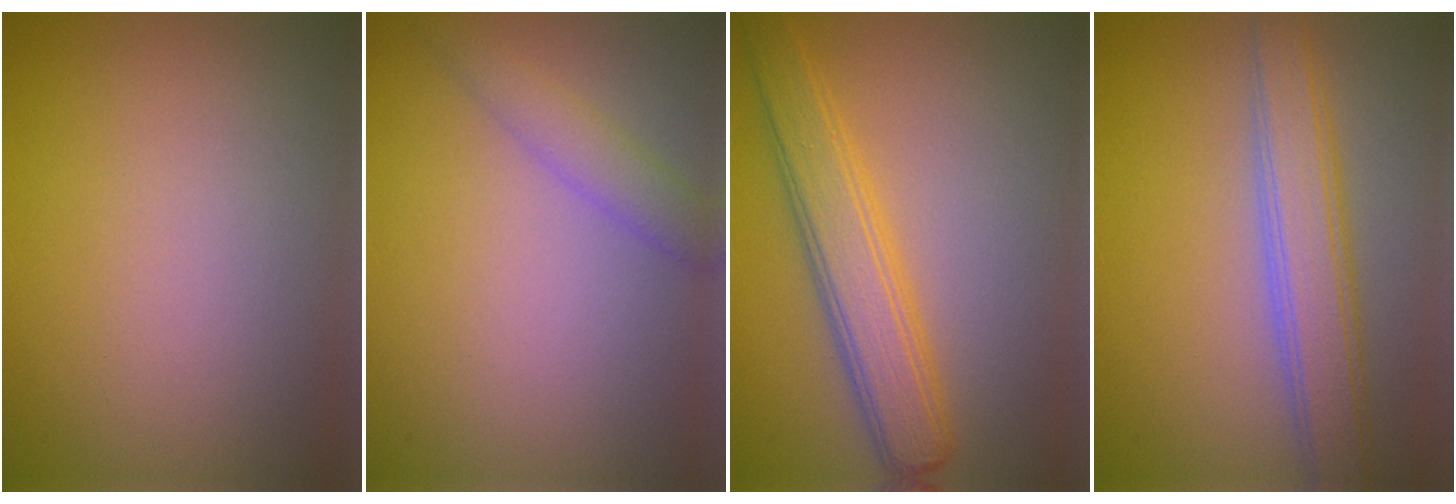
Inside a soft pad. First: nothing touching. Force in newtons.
{"total": 2.2, "press": 2.2, "slide": 0.2}
{"total": 4.9, "press": 4.9, "slide": 0.2}
{"total": 4.9, "press": 4.9, "slide": 0.1}